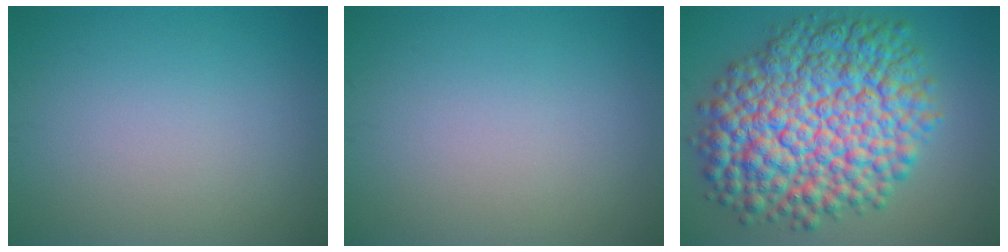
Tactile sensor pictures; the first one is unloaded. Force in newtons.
{"total": 0.0}
{"total": 14.3, "press": 14.3, "slide": 0.3}